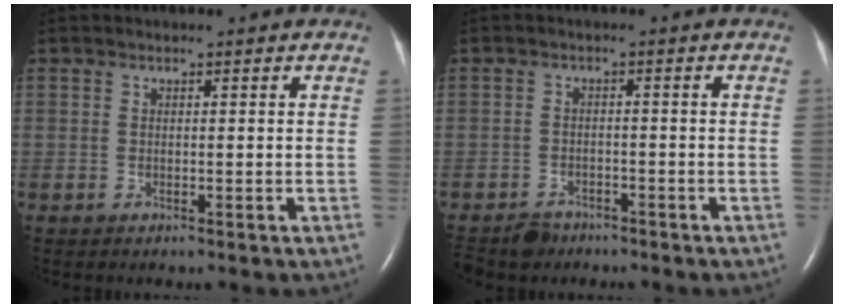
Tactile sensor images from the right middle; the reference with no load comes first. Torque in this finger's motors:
{"motor_torque": [-0.16, -0.10, -0.02, 0.00]}